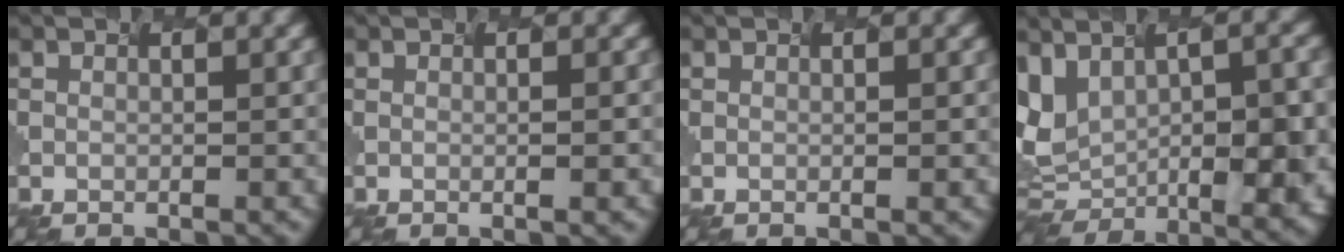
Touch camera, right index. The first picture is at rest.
{"total": 2.8, "force": [0.2, 1.4, 2.5], "torque": [-0.001, 0.019, -0.013]}
{"total": 1.6, "force": [0.2, 0.8, 1.4], "torque": [0.002, 0.007, -0.013]}
{"total": 13.1, "force": [0.8, 8.0, 10.3], "torque": [-0.200, -0.002, 0.052]}